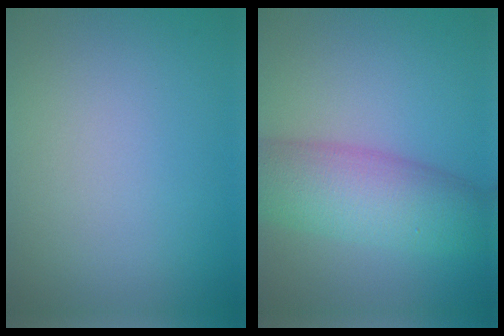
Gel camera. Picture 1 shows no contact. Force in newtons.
{"total": 7.1, "press": 7.1, "slide": 0.3}